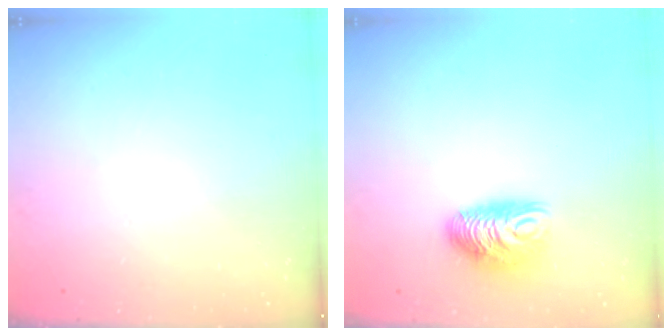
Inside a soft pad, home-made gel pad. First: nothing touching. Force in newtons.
{"total": 9.5, "press": 9.5, "slide": 0.3}